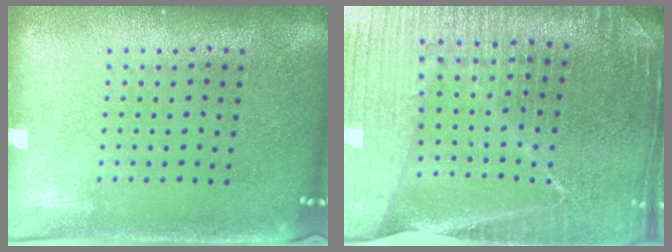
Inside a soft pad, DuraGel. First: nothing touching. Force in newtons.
{"total": 5.0, "press": 4.6, "slide": 1.9}